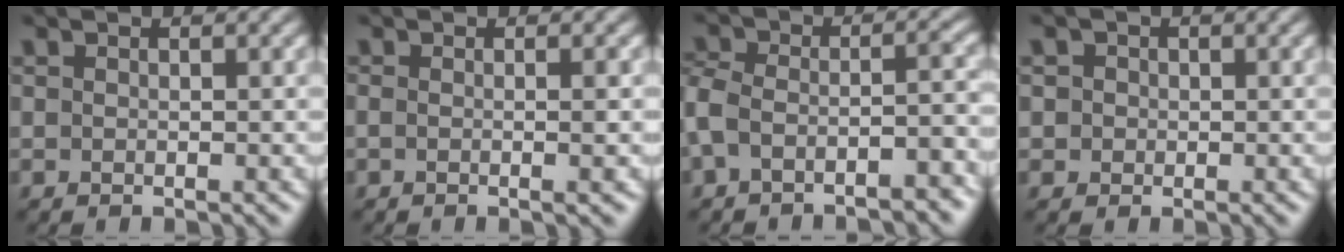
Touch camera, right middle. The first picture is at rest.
{"total": 1.3, "force": [-0.3, 0.1, 1.3], "torque": [-0.022, -0.003, -0.006]}
{"total": 7.0, "force": [-4.3, 3.0, 4.6], "torque": [-0.079, 0.000, -0.073]}
{"total": 1.4, "force": [0.3, 1.3, 0.2], "torque": [-0.001, 0.001, 0.001]}